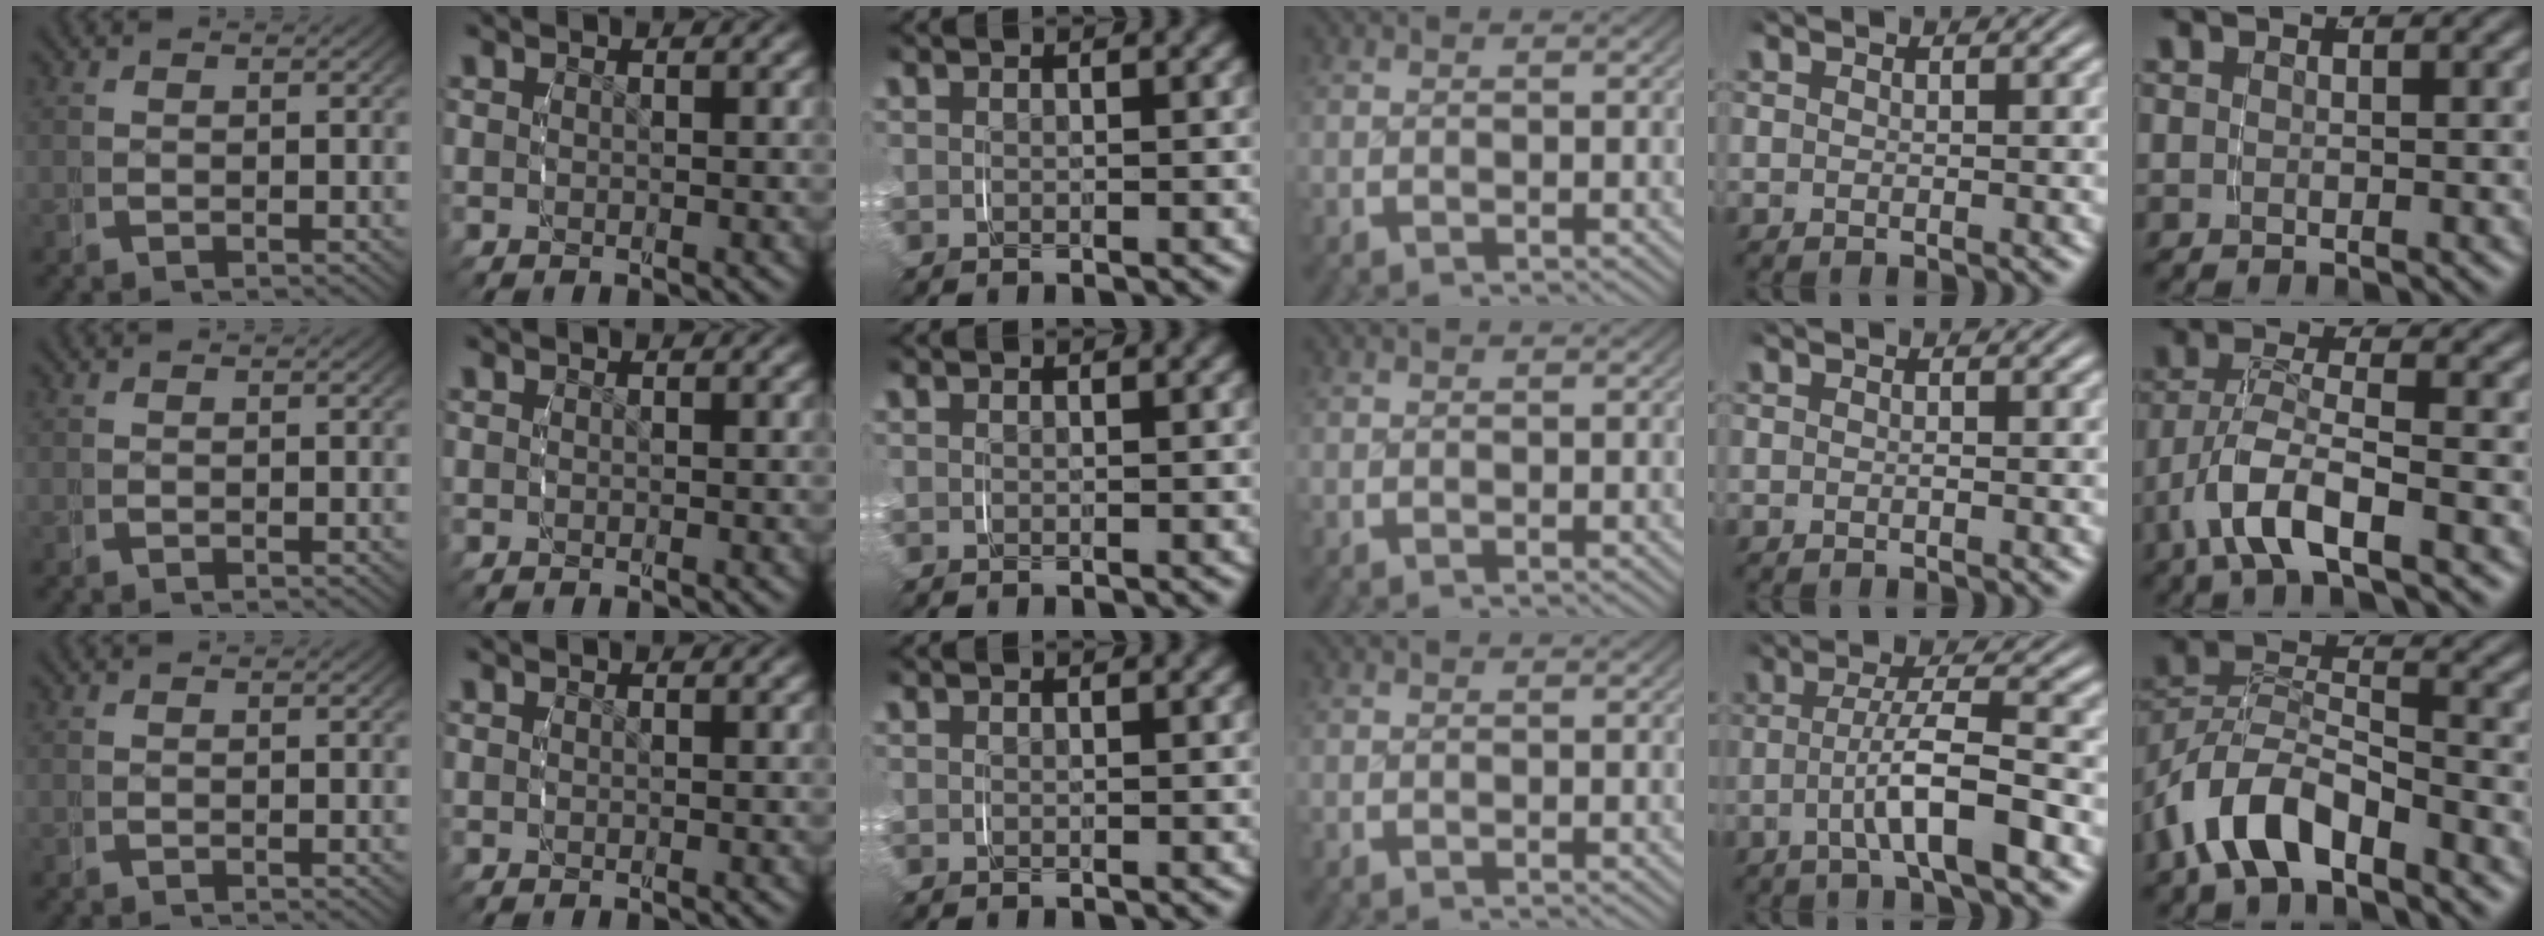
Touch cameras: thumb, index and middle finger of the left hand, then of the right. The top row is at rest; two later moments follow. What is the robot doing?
{"motion": "grasp_and_lifting", "object": "string"}